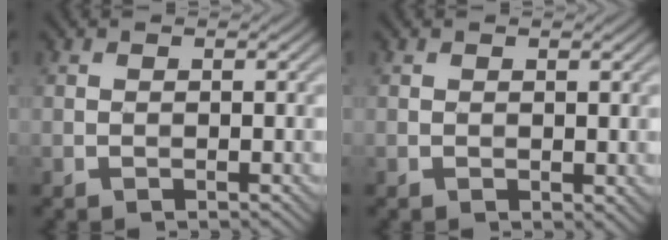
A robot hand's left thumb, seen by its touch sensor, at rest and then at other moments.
{"total": 0.7, "force": [0.2, 0.4, 0.5], "torque": [-0.003, -0.001, 0.004]}